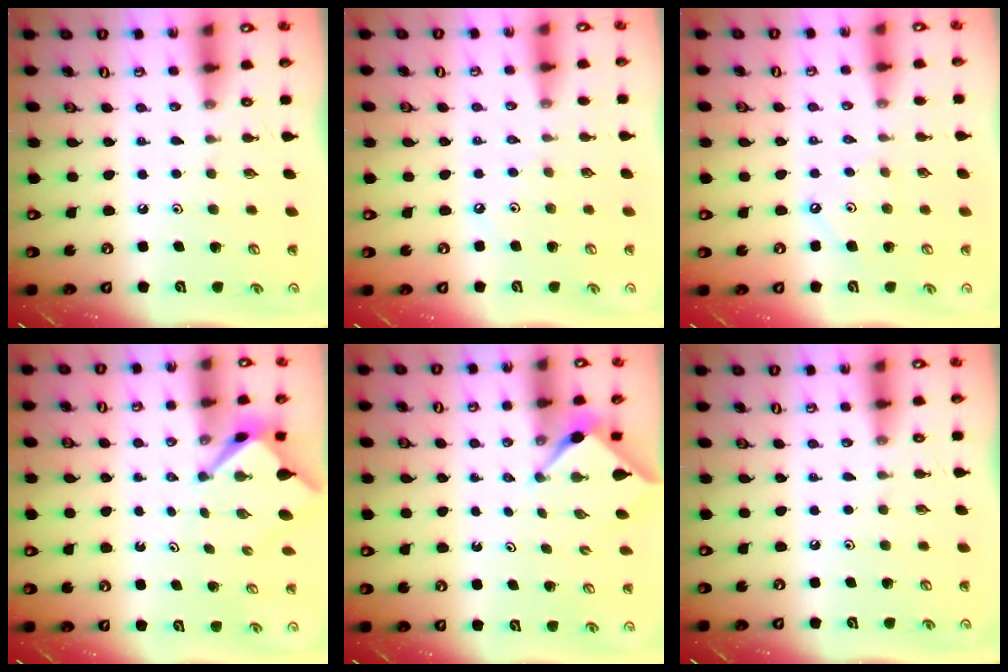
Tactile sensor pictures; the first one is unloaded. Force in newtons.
{"total": 1.2, "press": 1.1, "slide": 0.4}
{"total": 3.0, "press": 2.9, "slide": 0.4}
{"total": 2.7, "press": 2.7, "slide": 0.3}
{"total": 3.0, "press": 2.9, "slide": 0.4}
{"total": 0.0}